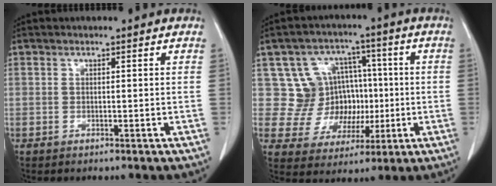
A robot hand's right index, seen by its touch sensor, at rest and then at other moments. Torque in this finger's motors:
{"motor_torque": [-0.04, -0.05, -0.07, -0.04]}